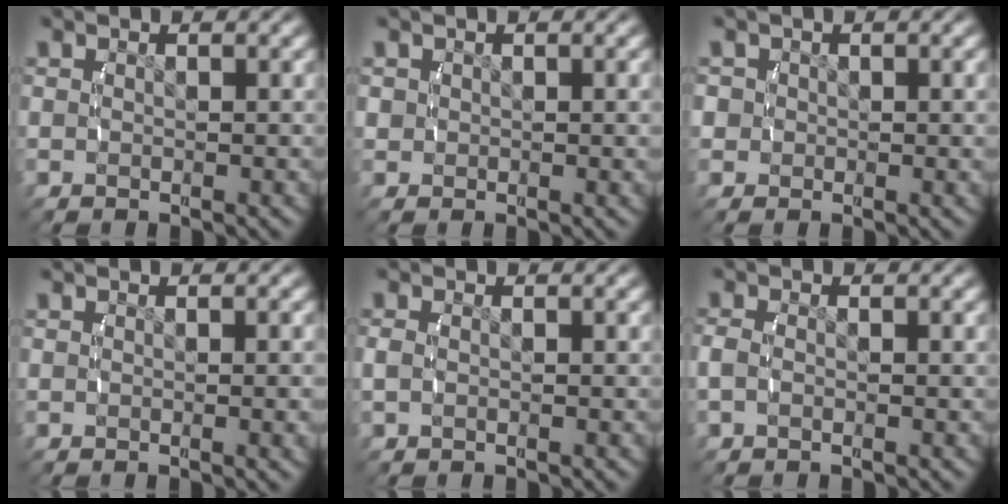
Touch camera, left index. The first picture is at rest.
{"total": 0.9, "force": [0.4, 0.8, 0.4], "torque": [-0.012, -0.006, 0.014]}
{"total": 2.7, "force": [0.2, 2.5, 1.0], "torque": [-0.032, -0.004, 0.003]}
{"total": 0.7, "force": [0.0, -0.1, 0.7], "torque": [-0.010, 0.004, -0.002]}
{"total": 0.9, "force": [-0.2, 0.6, 0.7], "torque": [-0.023, -0.002, -0.001]}
{"total": 1.3, "force": [-0.4, 0.8, 1.0], "torque": [-0.032, -0.004, -0.005]}